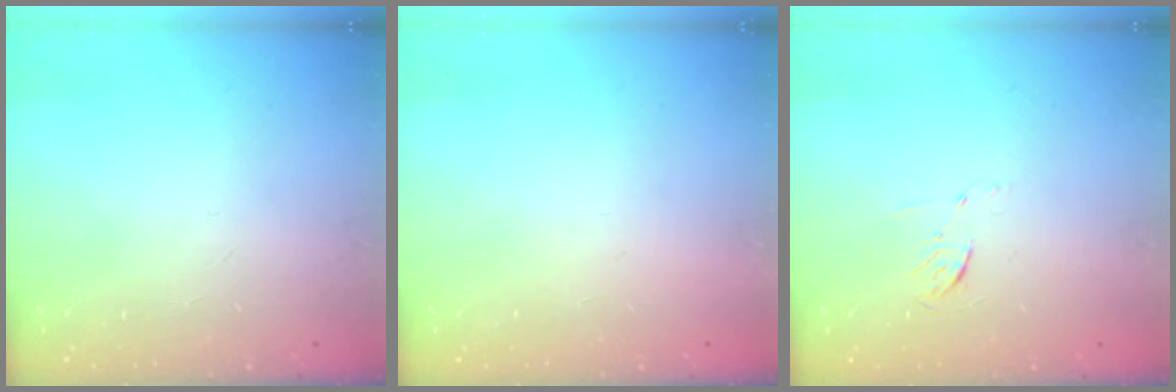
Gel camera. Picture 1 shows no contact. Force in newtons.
{"total": 1.5, "press": 1.5, "slide": 0.1}
{"total": 4.0, "press": 3.7, "slide": 1.3}